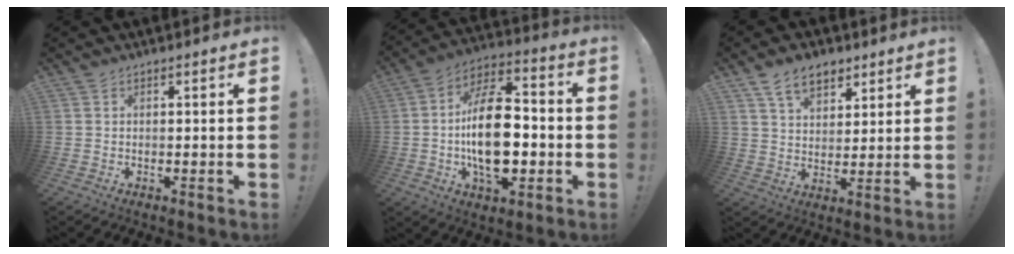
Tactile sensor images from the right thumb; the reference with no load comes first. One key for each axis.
{"total": 20.9, "fx": -2.8, "fy": 11.8, "fz": 17.0, "tx": -0.305, "ty": 0.010, "tz": -0.047}
{"total": 9.8, "fx": 6.2, "fy": 5.8, "fz": 4.9, "tx": -0.077, "ty": -0.023, "tz": 0.118}